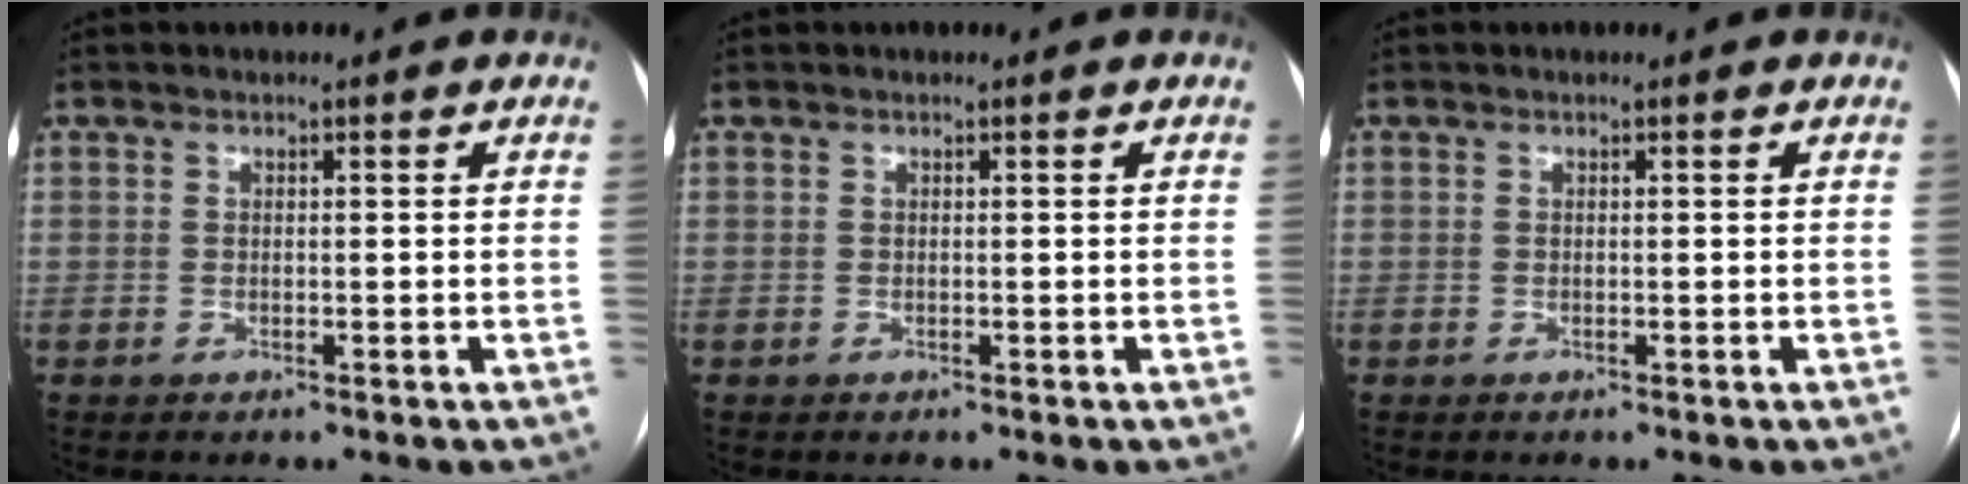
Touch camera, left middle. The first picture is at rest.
{"total": 0.0}
{"total": 0.0}